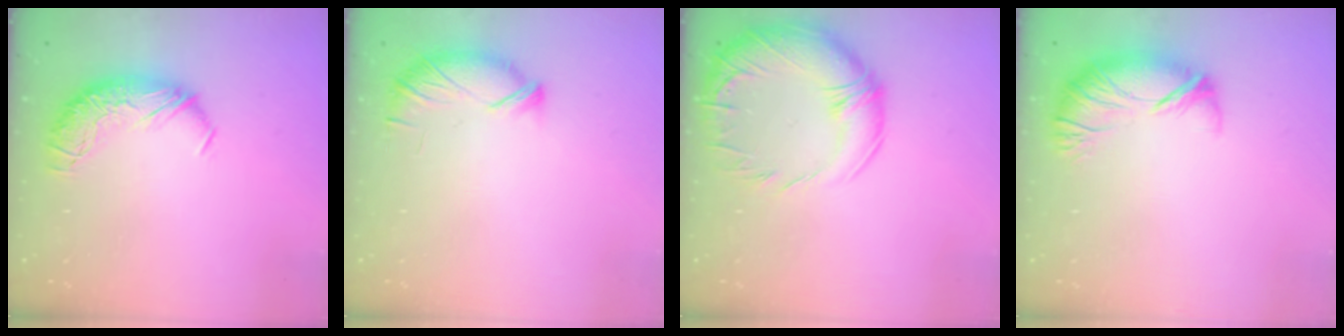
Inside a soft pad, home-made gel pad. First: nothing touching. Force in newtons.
{"total": 5.7, "press": 5.7, "slide": 0.4}
{"total": 6.0, "press": 4.5, "slide": 4.0}
{"total": 3.3, "press": 2.6, "slide": 2.0}